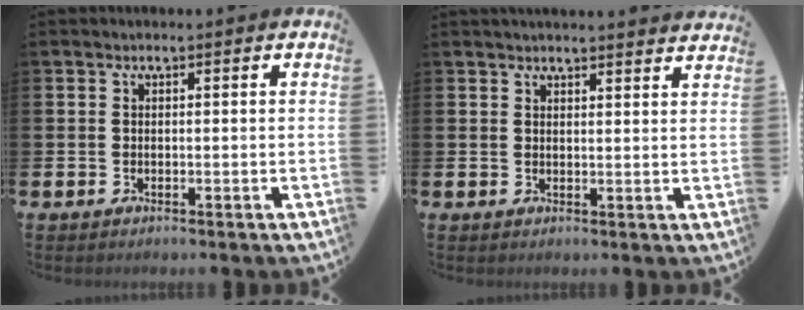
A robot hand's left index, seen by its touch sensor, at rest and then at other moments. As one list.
[{"total": 2.6, "force": [2.6, -0.2, -0.2], "torque": [0.004, -0.016, 0.048]}]